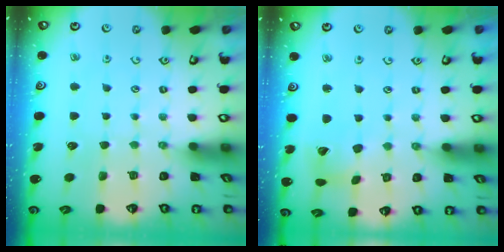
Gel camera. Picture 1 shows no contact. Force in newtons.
{"total": 7.0, "press": 7.0, "slide": 1.0}